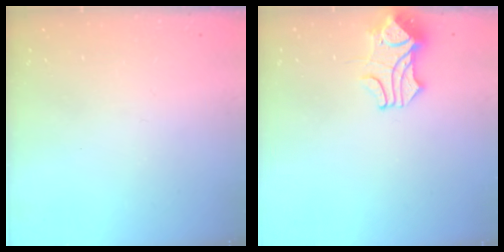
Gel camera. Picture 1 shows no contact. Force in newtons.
{"total": 2.1, "press": 1.8, "slide": 1.2}